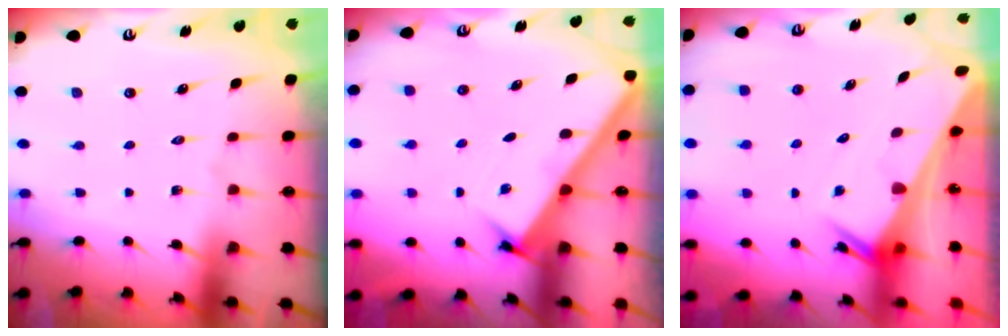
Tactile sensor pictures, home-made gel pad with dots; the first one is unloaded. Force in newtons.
{"total": 2.1, "press": 2.1, "slide": 0.2}
{"total": 2.6, "press": 2.6, "slide": 0.1}